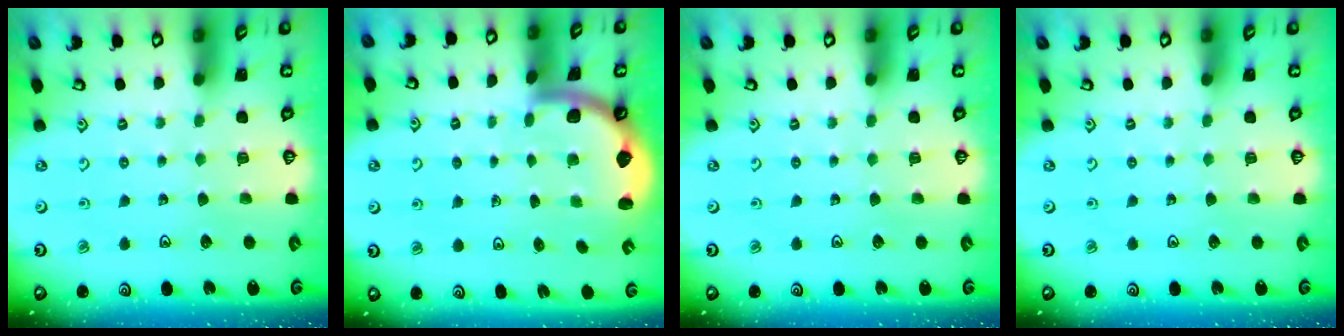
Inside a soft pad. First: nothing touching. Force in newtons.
{"total": 1.8, "press": 1.8, "slide": 0.3}
{"total": 0.0}
{"total": 0.0}